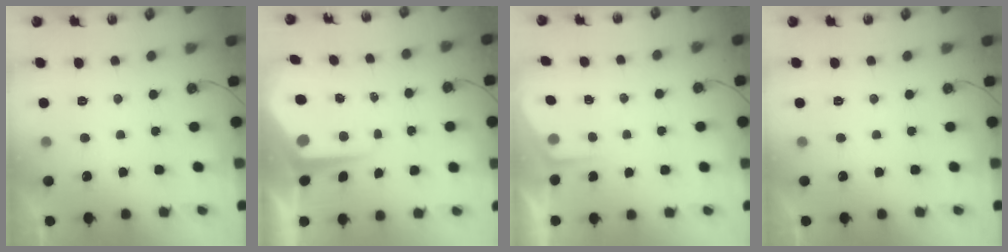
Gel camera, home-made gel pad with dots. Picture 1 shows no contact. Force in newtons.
{"total": 8.9, "press": 8.8, "slide": 1.0}
{"total": 2.2, "press": 2.2, "slide": 0.4}
{"total": 0.0}